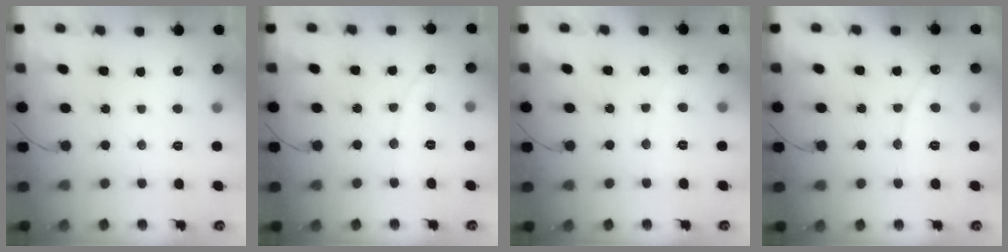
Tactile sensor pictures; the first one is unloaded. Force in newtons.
{"total": 1.9, "press": 1.9, "slide": 0.1}
{"total": 2.8, "press": 2.8, "slide": 0.2}
{"total": 6.6, "press": 6.5, "slide": 0.6}